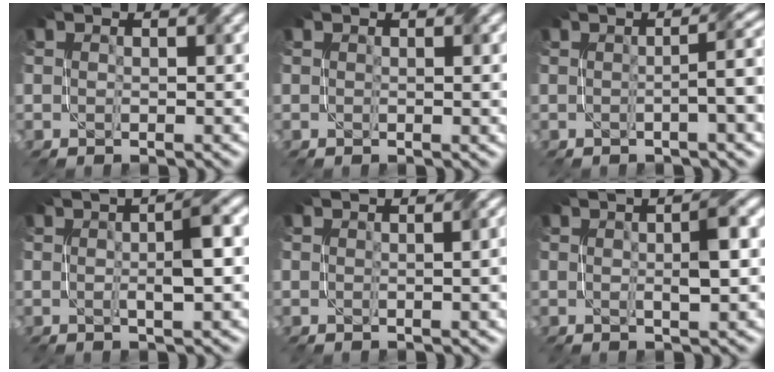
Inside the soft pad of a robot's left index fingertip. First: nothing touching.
{"total": 1.6, "force": [0.4, 0.4, 1.5], "torque": [-0.016, 0.001, 0.009]}
{"total": 5.7, "force": [0.1, 1.2, 5.6], "torque": [-0.069, 0.012, -0.002]}
{"total": 3.8, "force": [0.3, 0.5, 3.7], "torque": [-0.059, 0.008, 0.003]}
{"total": 3.6, "force": [0.4, 1.4, 3.3], "torque": [-0.022, 0.011, 0.007]}
{"total": 3.0, "force": [0.4, 0.5, 3.0], "torque": [-0.045, 0.006, 0.006]}